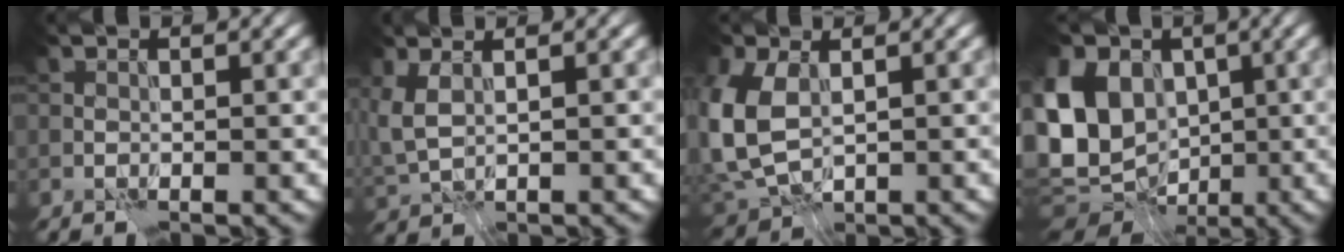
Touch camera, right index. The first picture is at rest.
{"total": 3.3, "force": [1.1, 1.8, 2.6], "torque": [-0.065, 0.004, 0.031]}
{"total": 7.2, "force": [0.6, 4.6, 5.5], "torque": [-0.149, -0.006, 0.013]}
{"total": 15.4, "force": [0.8, 12.6, 8.8], "torque": [-0.207, 0.022, -0.007]}